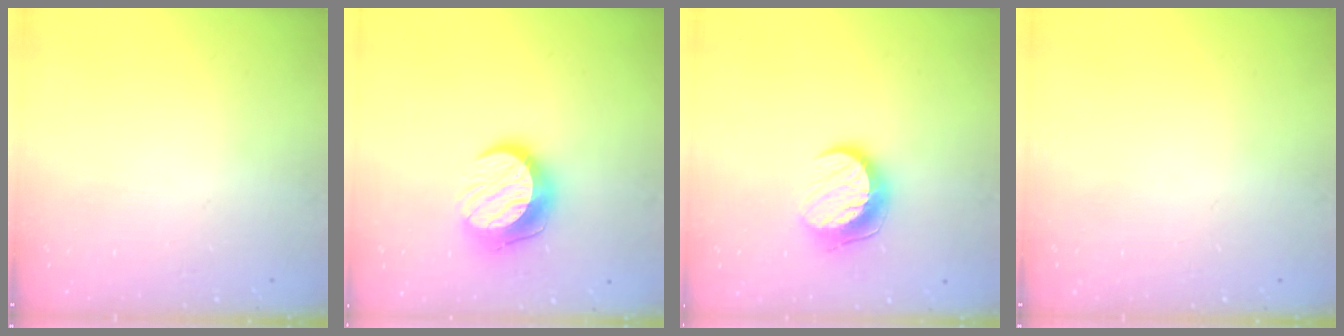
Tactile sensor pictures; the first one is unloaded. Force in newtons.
{"total": 12.5, "press": 12.5, "slide": 0.9}
{"total": 10.1, "press": 10.1, "slide": 0.2}
{"total": 0.0}